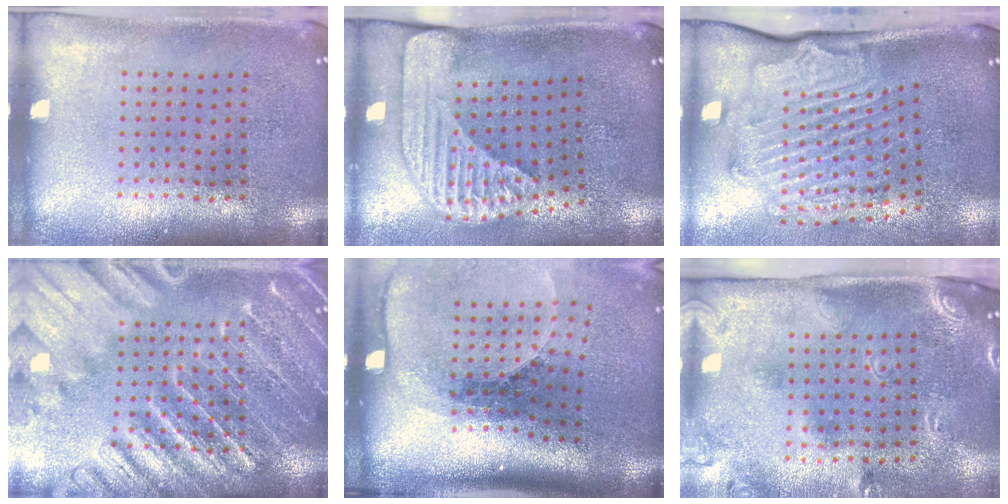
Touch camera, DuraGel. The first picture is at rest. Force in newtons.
{"total": 2.4, "press": 1.7, "slide": 1.6}
{"total": 2.5, "press": 2.2, "slide": 1.2}
{"total": 5.7, "press": 5.6, "slide": 0.8}
{"total": 2.6, "press": 1.9, "slide": 1.8}
{"total": 2.6, "press": 1.7, "slide": 2.0}